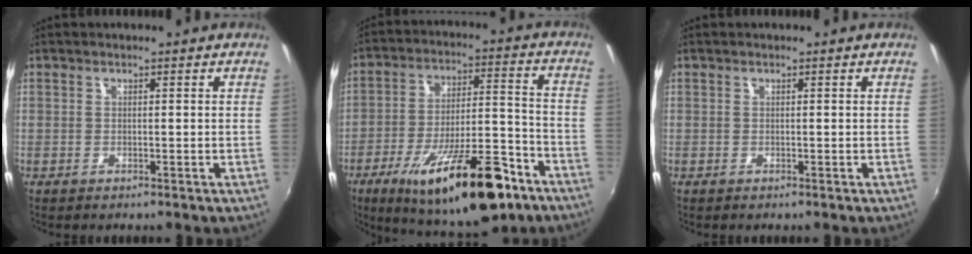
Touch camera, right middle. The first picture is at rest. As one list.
[{"total": 22.2, "force": [-13.4, 6.7, 16.4], "torque": [-0.268, -0.020, -0.201]}, {"total": 0.0}]